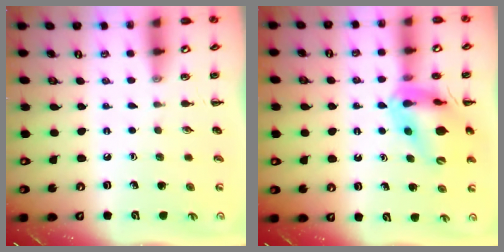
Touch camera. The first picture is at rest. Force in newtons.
{"total": 15.4, "press": 15.1, "slide": 3.0}